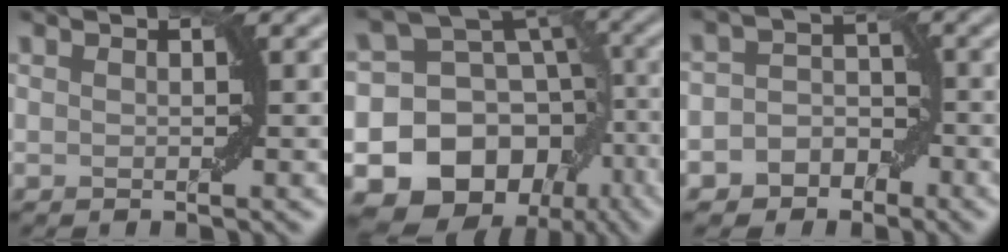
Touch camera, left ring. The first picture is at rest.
{"total": 16.5, "force": [-7.4, 13.1, 6.6], "torque": [-0.097, -0.014, -0.116]}
{"total": 4.7, "force": [-2.5, 3.8, 1.0], "torque": [0.023, 0.014, -0.059]}